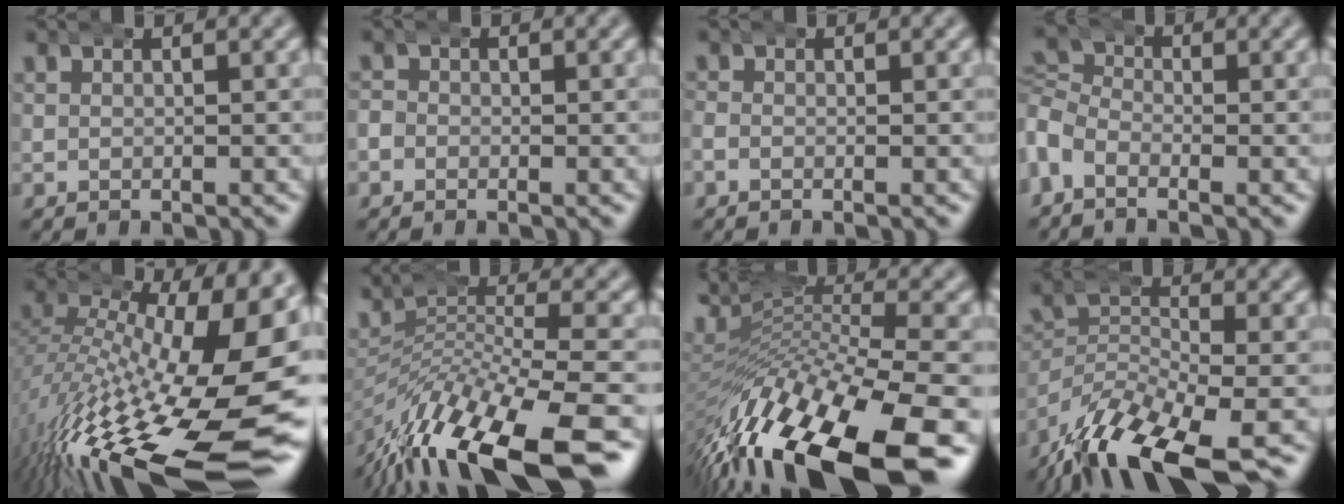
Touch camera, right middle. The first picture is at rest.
{"total": 1.1, "force": [-0.6, 0.9, -0.1], "torque": [0.005, 0.001, -0.015]}
{"total": 1.0, "force": [-0.8, 0.6, 0.0], "torque": [-0.004, -0.005, -0.016]}
{"total": 4.1, "force": [-0.6, 3.9, 1.2], "torque": [-0.035, -0.014, -0.023]}
{"total": 16.8, "force": [-6.1, 6.7, 14.1], "torque": [-0.221, -0.055, -0.061]}
{"total": 9.3, "force": [-4.7, 3.2, 7.3], "torque": [-0.133, -0.009, -0.066]}
{"total": 13.9, "force": [-3.4, 7.3, 11.3], "torque": [-0.199, -0.016, -0.042]}
{"total": 8.3, "force": [-5.3, 3.0, 5.7], "torque": [-0.101, -0.015, -0.083]}